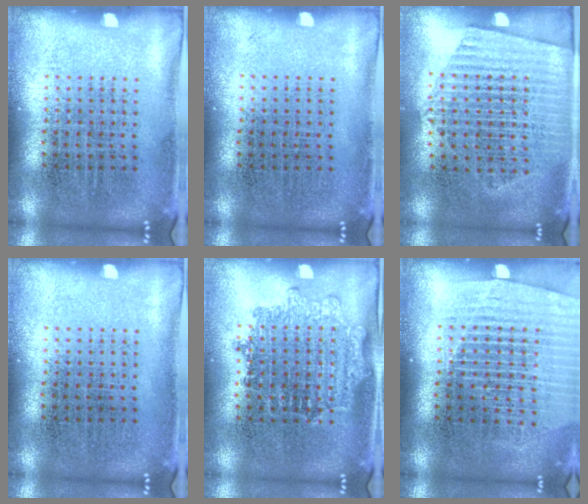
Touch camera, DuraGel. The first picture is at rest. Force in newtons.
{"total": 0.0}
{"total": 1.5, "press": 1.4, "slide": 0.7}
{"total": 0.0}
{"total": 1.2, "press": 1.1, "slide": 0.5}
{"total": 1.5, "press": 1.4, "slide": 0.6}